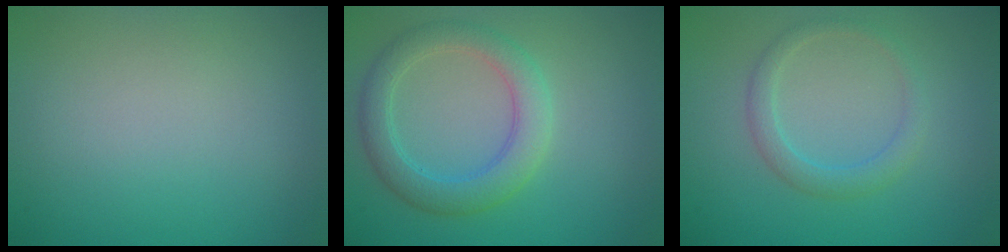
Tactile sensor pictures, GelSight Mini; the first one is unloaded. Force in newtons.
{"total": 3.7, "press": 3.7, "slide": 0.3}
{"total": 1.9, "press": 1.9, "slide": 0.1}